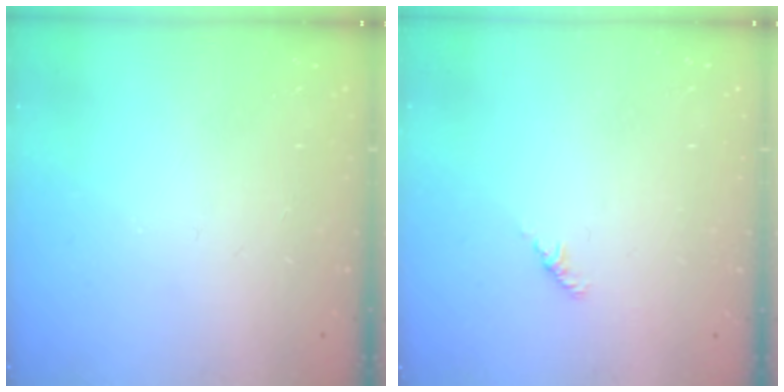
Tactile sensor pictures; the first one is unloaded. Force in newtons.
{"total": 1.8, "press": 1.7, "slide": 0.6}